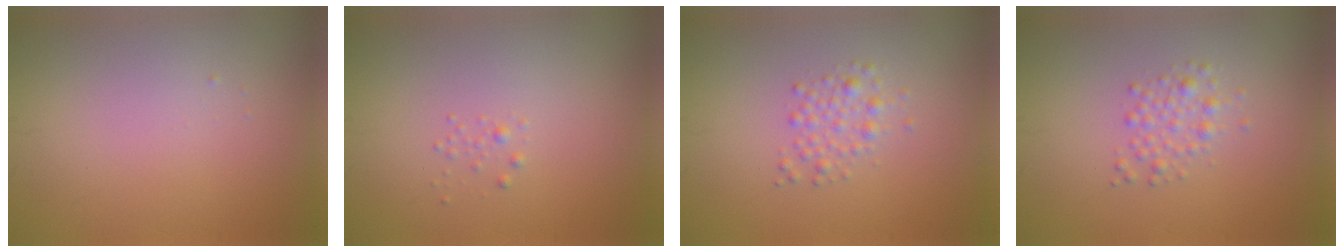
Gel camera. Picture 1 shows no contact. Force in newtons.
{"total": 0.6, "press": 0.6, "slide": 0.0}
{"total": 1.8, "press": 1.8, "slide": 0.0}
{"total": 1.8, "press": 1.8, "slide": 0.0}